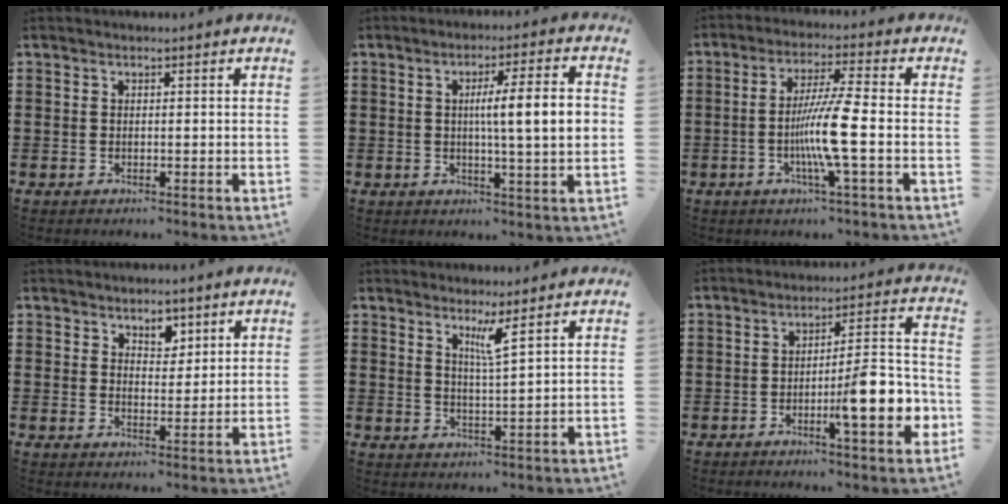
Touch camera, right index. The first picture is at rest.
{"total": 9.0, "force": [0.9, 0.9, 8.9], "torque": [-0.146, -0.002, 0.004]}
{"total": 8.5, "force": [-2.1, -0.2, 8.2], "torque": [-0.162, -0.019, -0.046]}
{"total": 3.6, "force": [2.6, 2.1, 1.3], "torque": [-0.027, 0.007, 0.047]}
{"total": 3.5, "force": [2.4, -0.5, 2.6], "torque": [-0.049, -0.008, 0.039]}
{"total": 10.4, "force": [-3.8, 1.7, 9.6], "torque": [-0.130, -0.007, -0.068]}